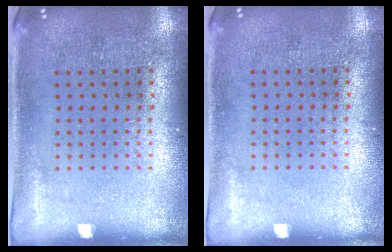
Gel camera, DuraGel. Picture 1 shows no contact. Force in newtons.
{"total": 0.0}